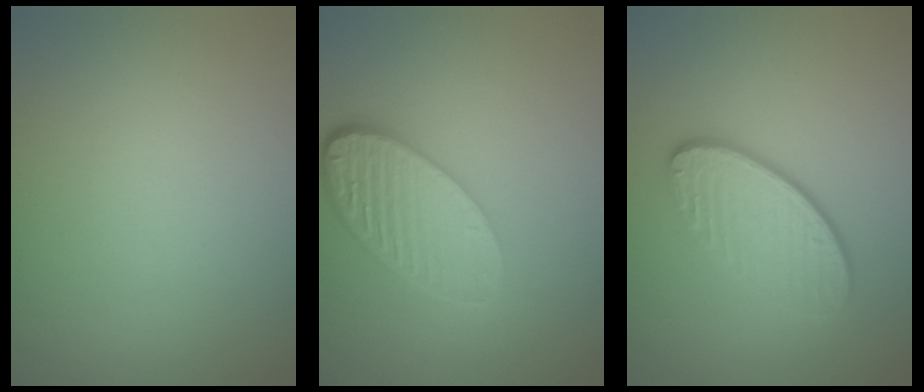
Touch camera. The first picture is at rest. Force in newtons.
{"total": 5.3, "press": 3.9, "slide": 3.6}
{"total": 4.0, "press": 3.0, "slide": 2.7}